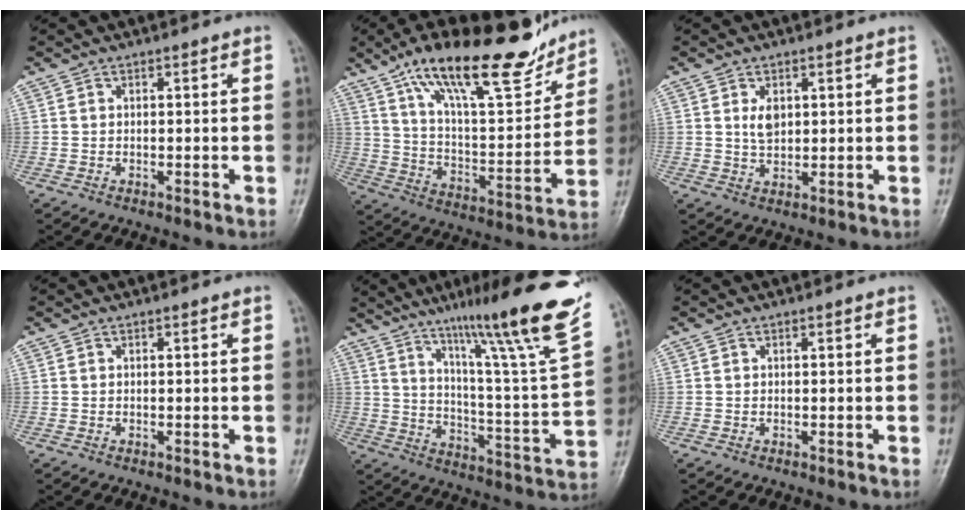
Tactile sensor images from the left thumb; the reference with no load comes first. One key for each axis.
{"total": 23.7, "fx": 16.4, "fy": 7.4, "fz": 15.5, "tx": -0.210, "ty": -0.061, "tz": 0.275}
{"total": 3.6, "fx": 1.2, "fy": 2.2, "fz": 2.6, "tx": -0.034, "ty": -0.009, "tz": 0.024}
{"total": 0.0}
{"total": 25.3, "fx": 16.6, "fy": 1.7, "fz": 19.0, "tx": -0.265, "ty": -0.070, "tz": 0.252}
{"total": 0.0}